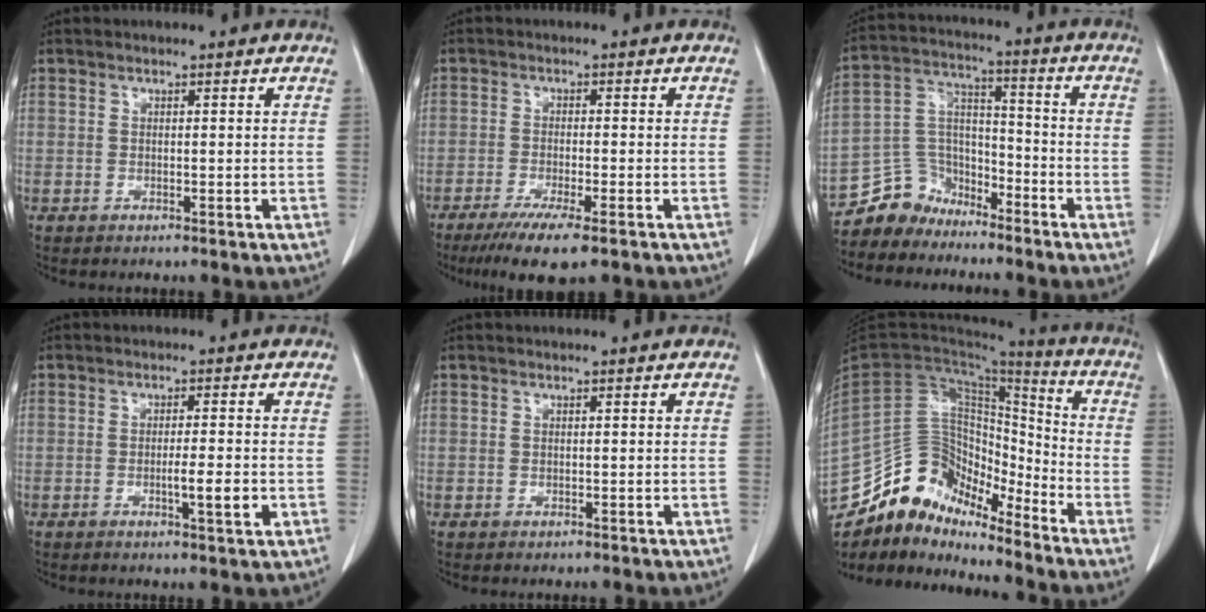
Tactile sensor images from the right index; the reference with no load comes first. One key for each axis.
{"total": 7.4, "fx": -4.9, "fy": 0.4, "fz": 5.5, "tx": -0.090, "ty": -0.019, "tz": -0.076}
{"total": 8.8, "fx": -7.5, "fy": 4.6, "fz": 0.2, "tx": -0.009, "ty": 0.038, "tz": -0.143}
{"total": 4.2, "fx": -1.2, "fy": 0.2, "fz": 4.0, "tx": -0.064, "ty": -0.005, "tz": -0.017}
{"total": 0.0}
{"total": 14.3, "fx": -12.6, "fy": 5.4, "fz": 3.8, "tx": -0.058, "ty": 0.067, "tz": -0.231}